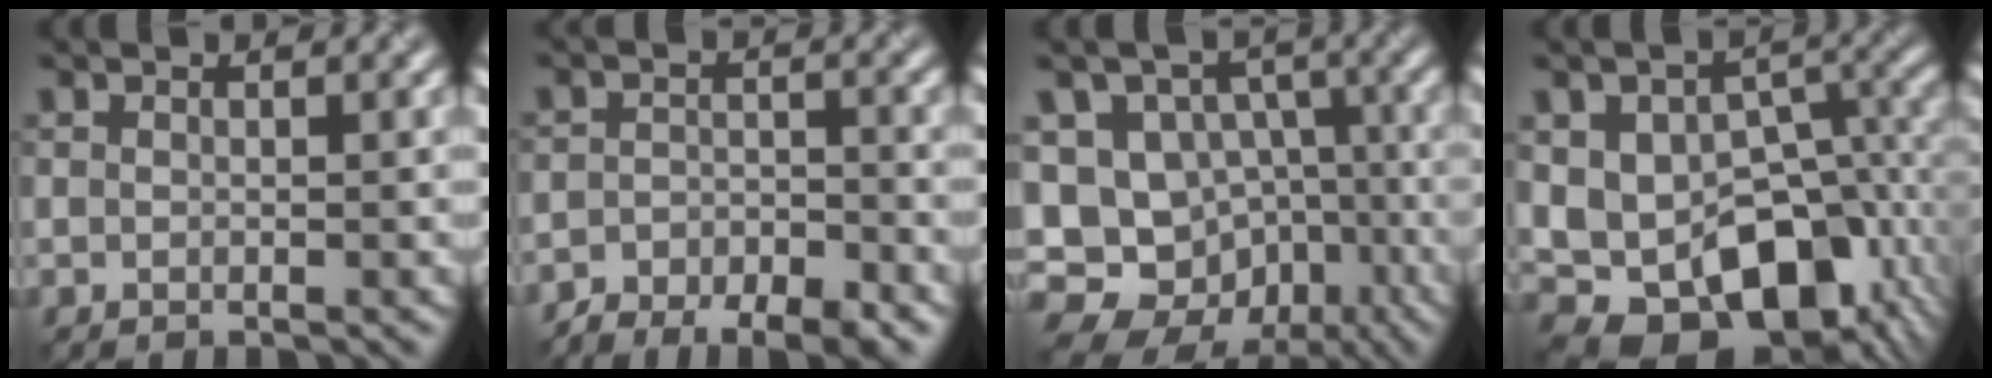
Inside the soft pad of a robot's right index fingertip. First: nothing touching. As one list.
[{"total": 7.2, "force": [-6.4, 2.1, 2.5], "torque": [-0.040, -0.011, -0.088]}, {"total": 15.5, "force": [-8.1, 12.3, 4.9], "torque": [-0.095, 0.001, -0.108]}, {"total": 13.3, "force": [-4.2, 9.0, 8.9], "torque": [-0.134, -0.023, -0.027]}]